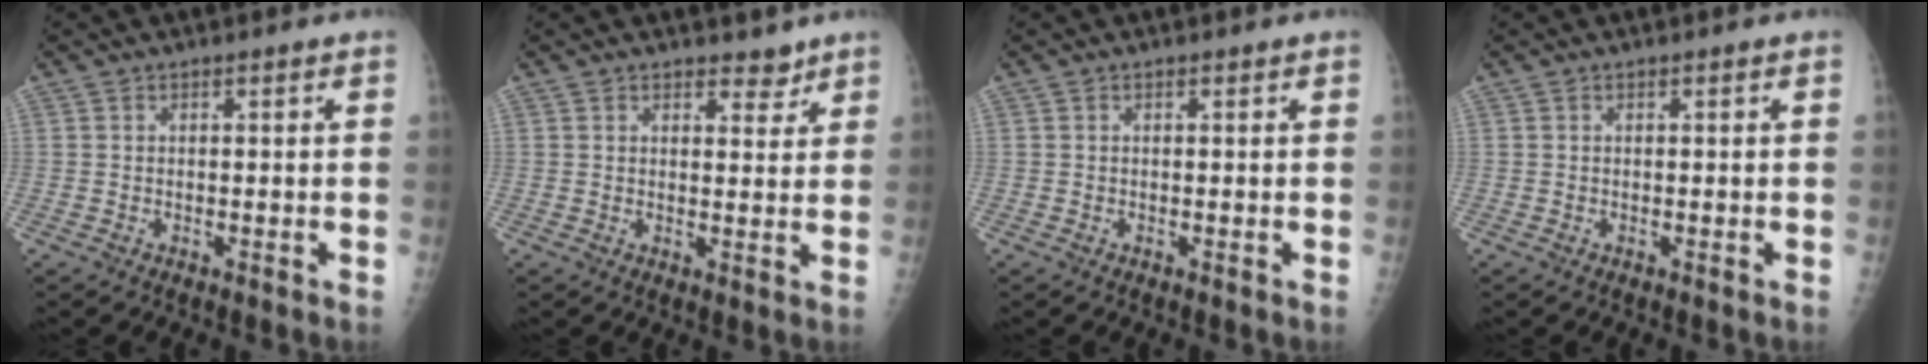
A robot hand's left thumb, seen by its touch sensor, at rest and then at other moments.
{"total": 3.1, "force": [2.5, 1.6, 0.9], "torque": [0.007, -0.017, 0.035]}
{"total": 0.0}
{"total": 0.0}